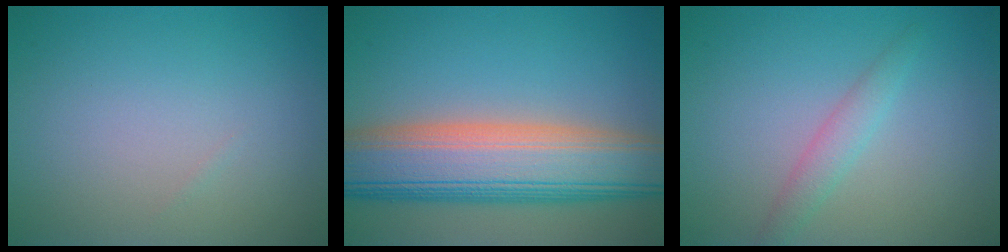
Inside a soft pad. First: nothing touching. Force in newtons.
{"total": 11.6, "press": 11.6, "slide": 0.5}
{"total": 1.9, "press": 1.9, "slide": 0.0}